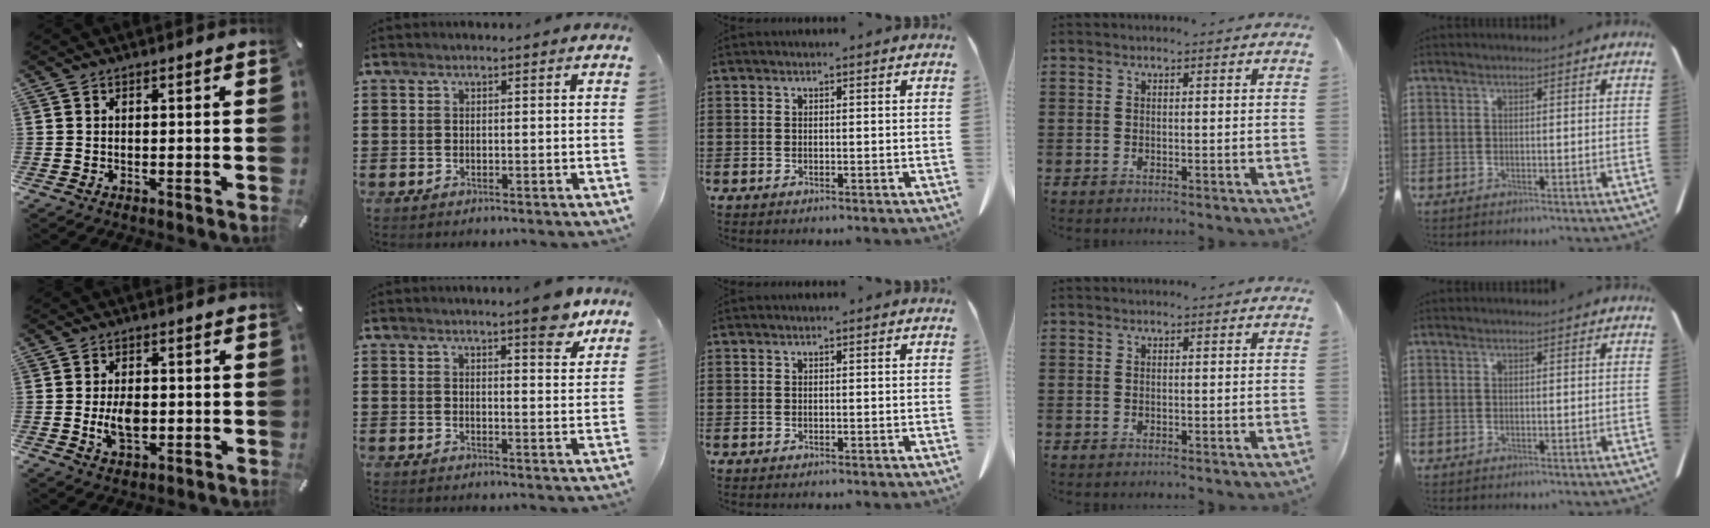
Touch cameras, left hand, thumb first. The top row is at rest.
{"thumb": {"total": 6.6, "force": [-0.8, 4.0, 5.1], "torque": [-0.107, -0.006, -0.018]}, "index": {"total": 6.0, "force": [4.8, 0.9, 3.5], "torque": [-0.049, -0.020, 0.078]}}